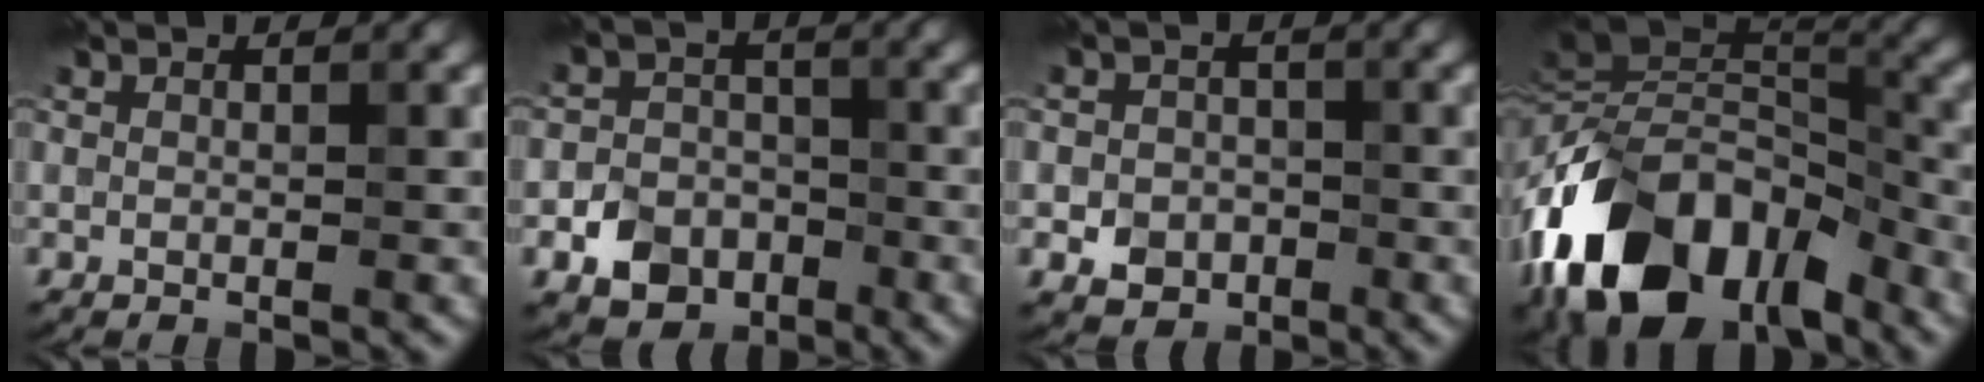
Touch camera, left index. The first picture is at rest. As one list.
[{"total": 5.2, "force": [-2.7, 4.0, 2.0], "torque": [-0.013, -0.004, -0.057]}, {"total": 3.3, "force": [-1.1, 2.7, 1.4], "torque": [-0.004, -0.003, -0.025]}, {"total": 15.9, "force": [-7.9, 8.9, 10.5], "torque": [-0.214, 0.010, -0.144]}]